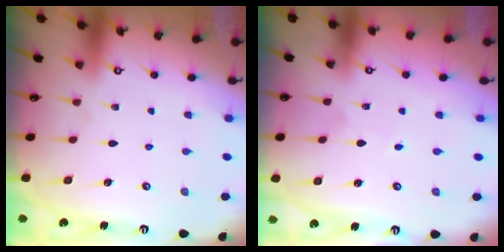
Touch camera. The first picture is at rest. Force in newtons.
{"total": 0.6, "press": 0.6, "slide": 0.0}